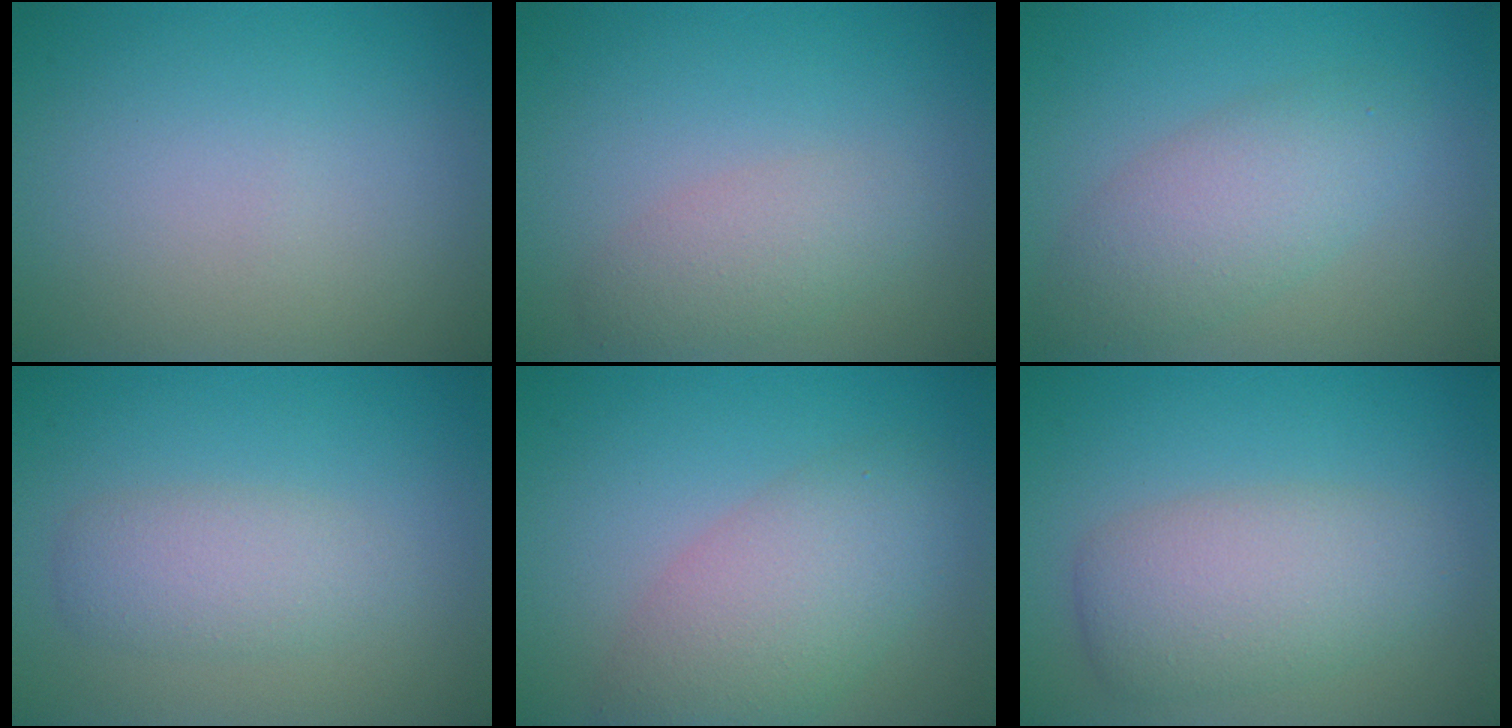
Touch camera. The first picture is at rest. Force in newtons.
{"total": 2.5, "press": 2.5, "slide": 0.1}
{"total": 4.2, "press": 4.2, "slide": 0.2}
{"total": 3.0, "press": 3.0, "slide": 0.1}
{"total": 5.5, "press": 5.5, "slide": 0.2}
{"total": 5.0, "press": 5.0, "slide": 0.2}